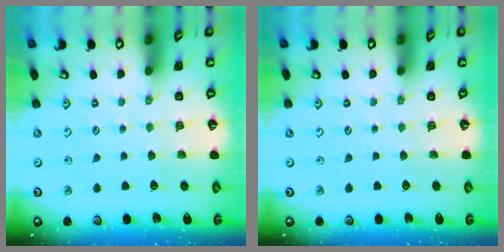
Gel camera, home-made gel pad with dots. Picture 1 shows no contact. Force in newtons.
{"total": 0.0}